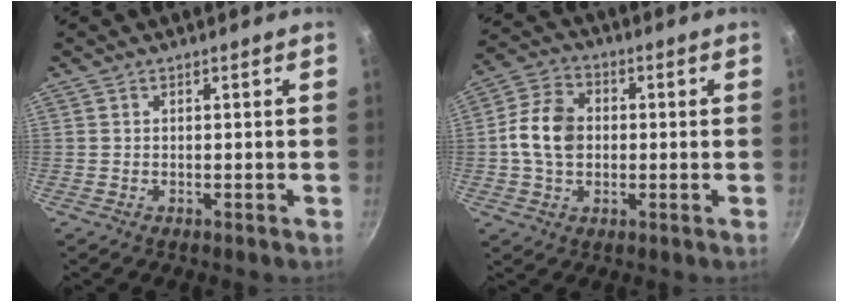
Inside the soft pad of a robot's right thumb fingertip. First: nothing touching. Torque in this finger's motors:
{"motor_torque": [1.72, 1.77, 0.92, -0.54, 0.13]}